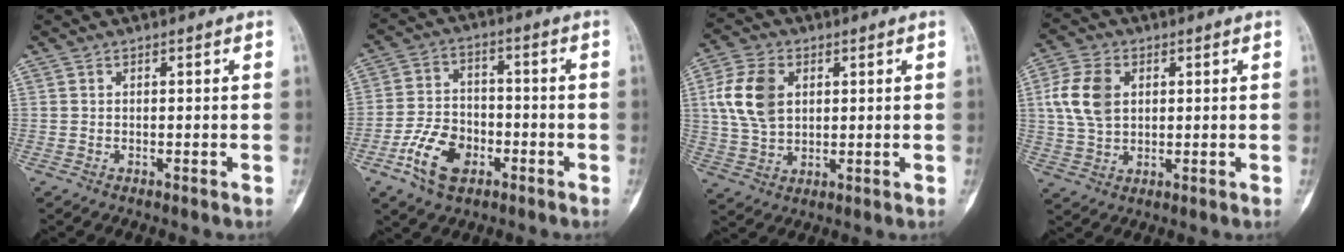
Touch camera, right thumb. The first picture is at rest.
{"total": 10.3, "force": [-4.7, 6.7, 6.2], "torque": [-0.101, 0.024, -0.089]}
{"total": 10.9, "force": [2.5, 7.4, 7.5], "torque": [-0.141, 0.001, 0.052]}
{"total": 9.5, "force": [2.1, 6.6, 6.6], "torque": [-0.128, 0.003, 0.043]}